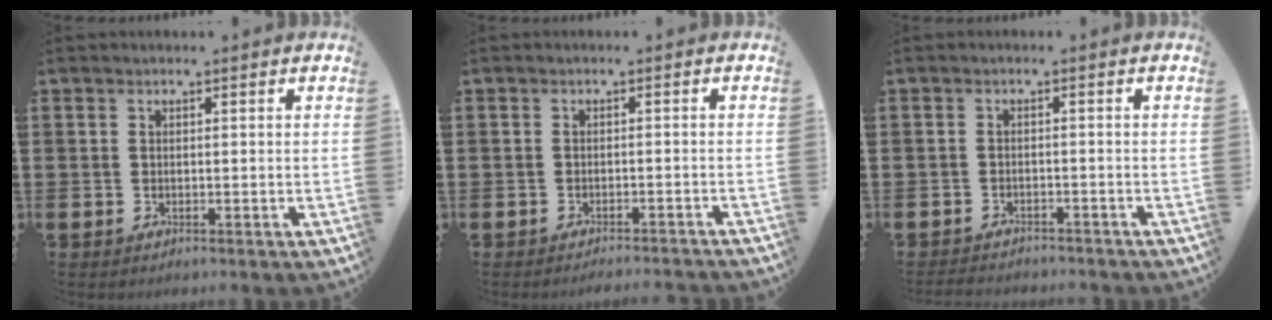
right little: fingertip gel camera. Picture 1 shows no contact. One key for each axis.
{"total": 1.2, "fx": -1.1, "fy": -0.2, "fz": 0.0, "tx": -0.001, "ty": 0.003, "tz": -0.024}
{"total": 1.6, "fx": -1.6, "fy": 0.0, "fz": -0.1, "tx": -0.004, "ty": 0.002, "tz": -0.035}